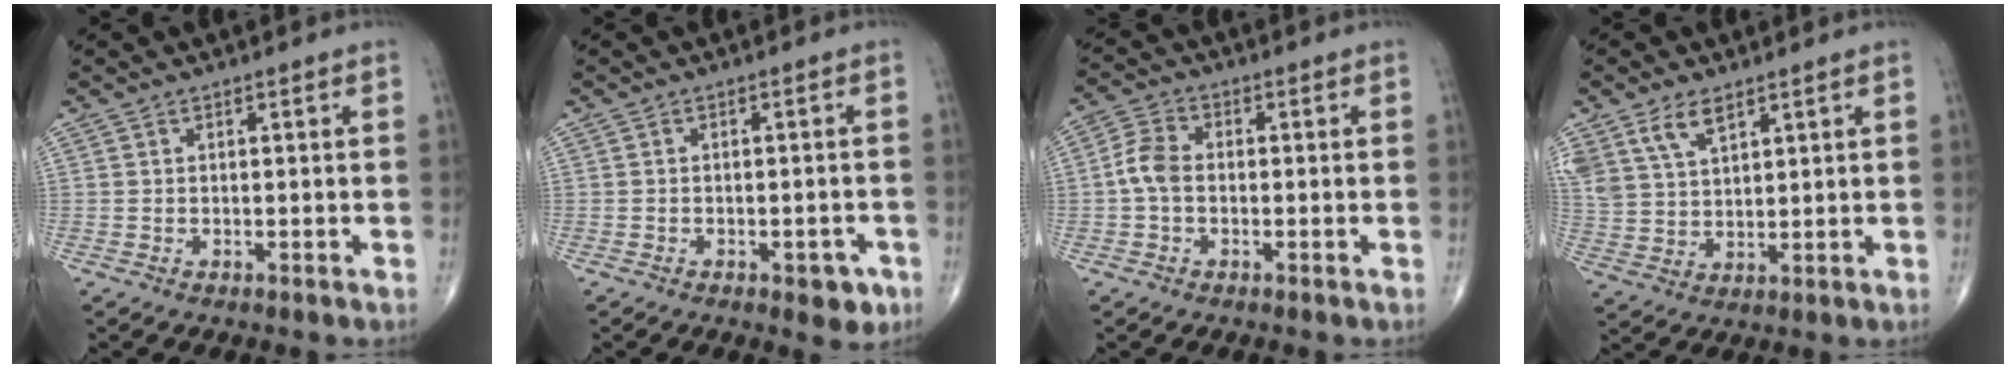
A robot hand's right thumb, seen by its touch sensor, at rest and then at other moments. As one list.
[{"total": 4.0, "force": [-2.0, 1.9, 2.9], "torque": [-0.019, 0.008, -0.021]}, {"total": 4.9, "force": [-0.6, 3.3, 3.6], "torque": [-0.073, 0.015, -0.022]}, {"total": 8.1, "force": [5.0, 4.2, 4.8], "torque": [-0.090, -0.014, 0.107]}]